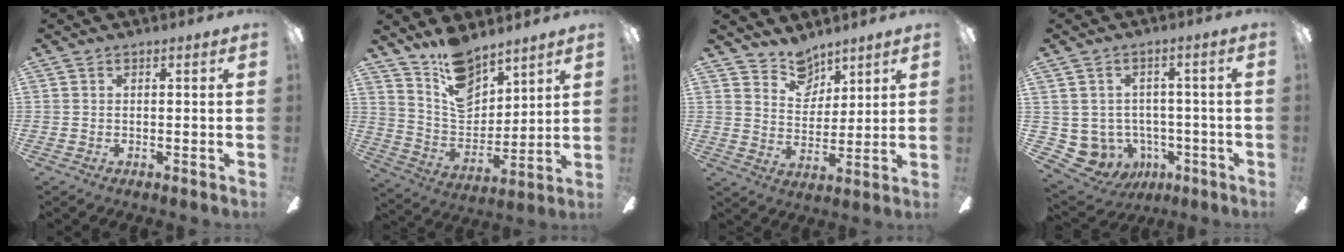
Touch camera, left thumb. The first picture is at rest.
{"total": 13.6, "force": [10.6, 6.7, 5.2], "torque": [-0.095, -0.069, 0.201]}
{"total": 8.4, "force": [7.0, 4.4, 1.2], "torque": [-0.021, -0.046, 0.133]}
{"total": 5.5, "force": [-0.8, 5.4, 0.9], "torque": [-0.055, -0.001, -0.009]}